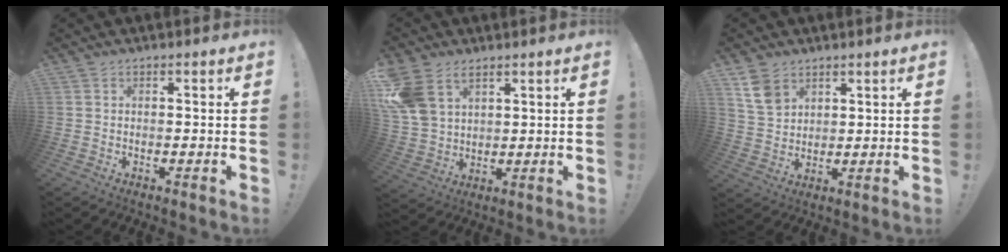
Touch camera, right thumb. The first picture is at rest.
{"total": 10.3, "force": [5.8, 6.9, 4.9], "torque": [-0.100, -0.027, 0.118]}
{"total": 8.0, "force": [5.1, 5.2, 3.3], "torque": [-0.055, -0.018, 0.103]}